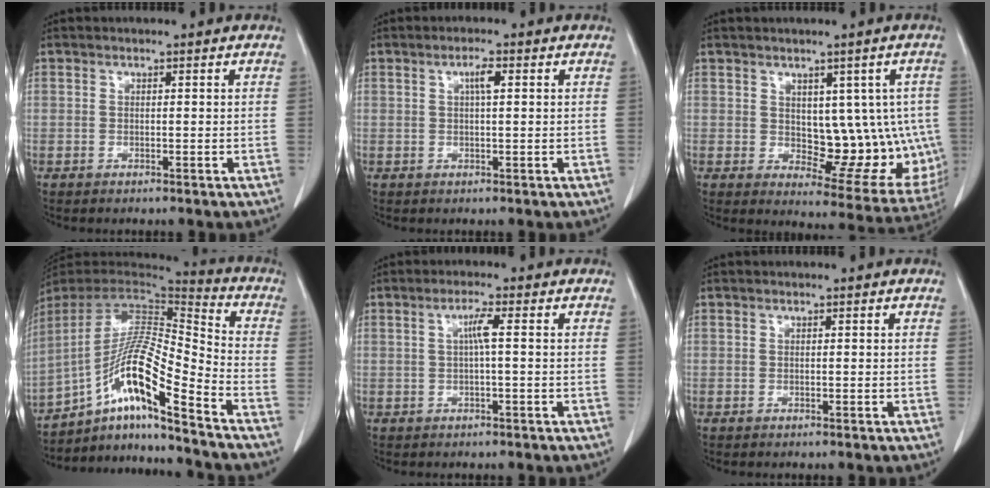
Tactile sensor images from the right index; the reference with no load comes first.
{"total": 2.1, "force": [0.6, 0.3, 2.0], "torque": [-0.038, 0.003, 0.011]}
{"total": 12.7, "force": [0.7, 6.9, 10.6], "torque": [-0.108, 0.005, 0.029]}
{"total": 16.4, "force": [-10.2, 0.4, 12.8], "torque": [-0.247, 0.007, -0.182]}
{"total": 2.5, "force": [0.3, -0.1, 2.5], "torque": [-0.049, 0.004, 0.005]}
{"total": 0.0}